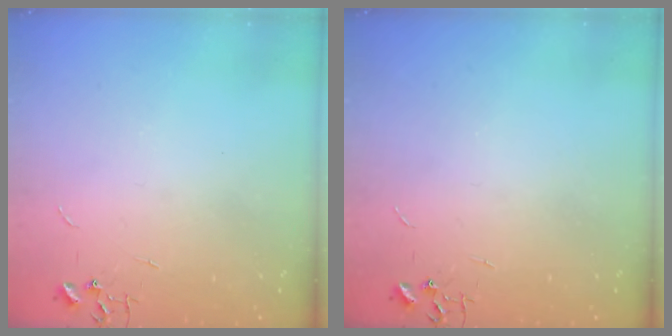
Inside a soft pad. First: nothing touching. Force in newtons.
{"total": 0.0}